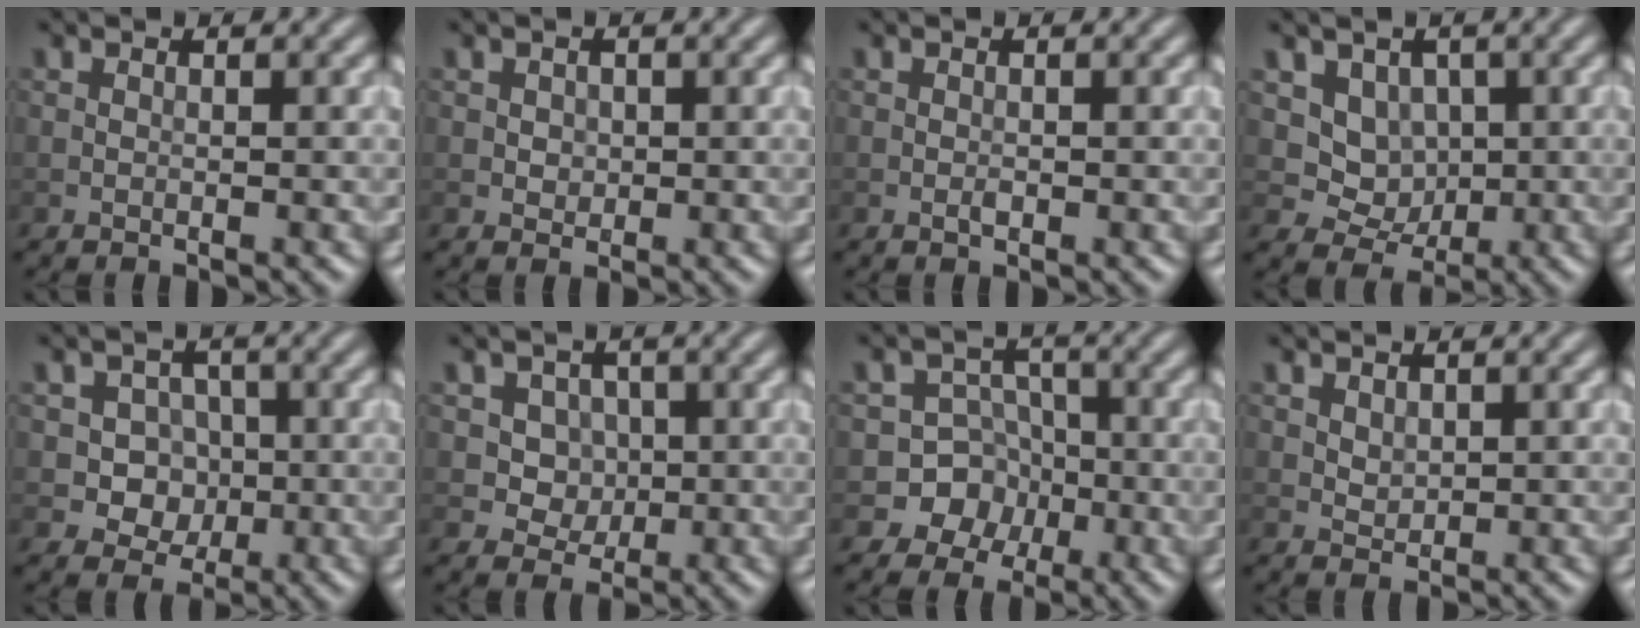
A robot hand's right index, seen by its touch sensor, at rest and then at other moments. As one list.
[{"total": 0.9, "force": [0.2, 0.9, 0.3], "torque": [-0.005, -0.003, 0.005]}, {"total": 0.5, "force": [-0.2, 0.3, 0.4], "torque": [-0.006, 0.001, -0.004]}, {"total": 4.1, "force": [1.1, 3.4, 1.9], "torque": [-0.034, -0.018, 0.034]}, {"total": 4.1, "force": [-0.3, 3.7, 1.9], "torque": [-0.006, 0.000, -0.022]}, {"total": 3.9, "force": [0.7, 3.3, 1.8], "torque": [-0.023, -0.002, 0.011]}, {"total": 6.3, "force": [-2.7, 5.7, 0.7], "torque": [0.017, 0.001, -0.066]}, {"total": 1.1, "force": [0.5, 0.8, 0.5], "torque": [-0.010, -0.004, 0.015]}]